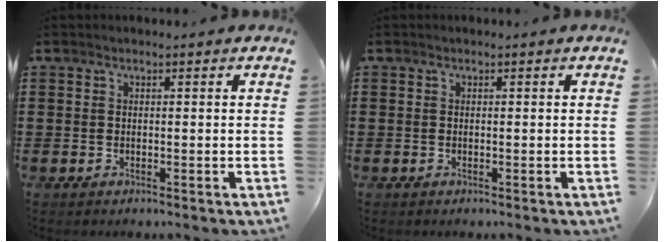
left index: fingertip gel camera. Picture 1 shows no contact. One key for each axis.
{"total": 0.0}